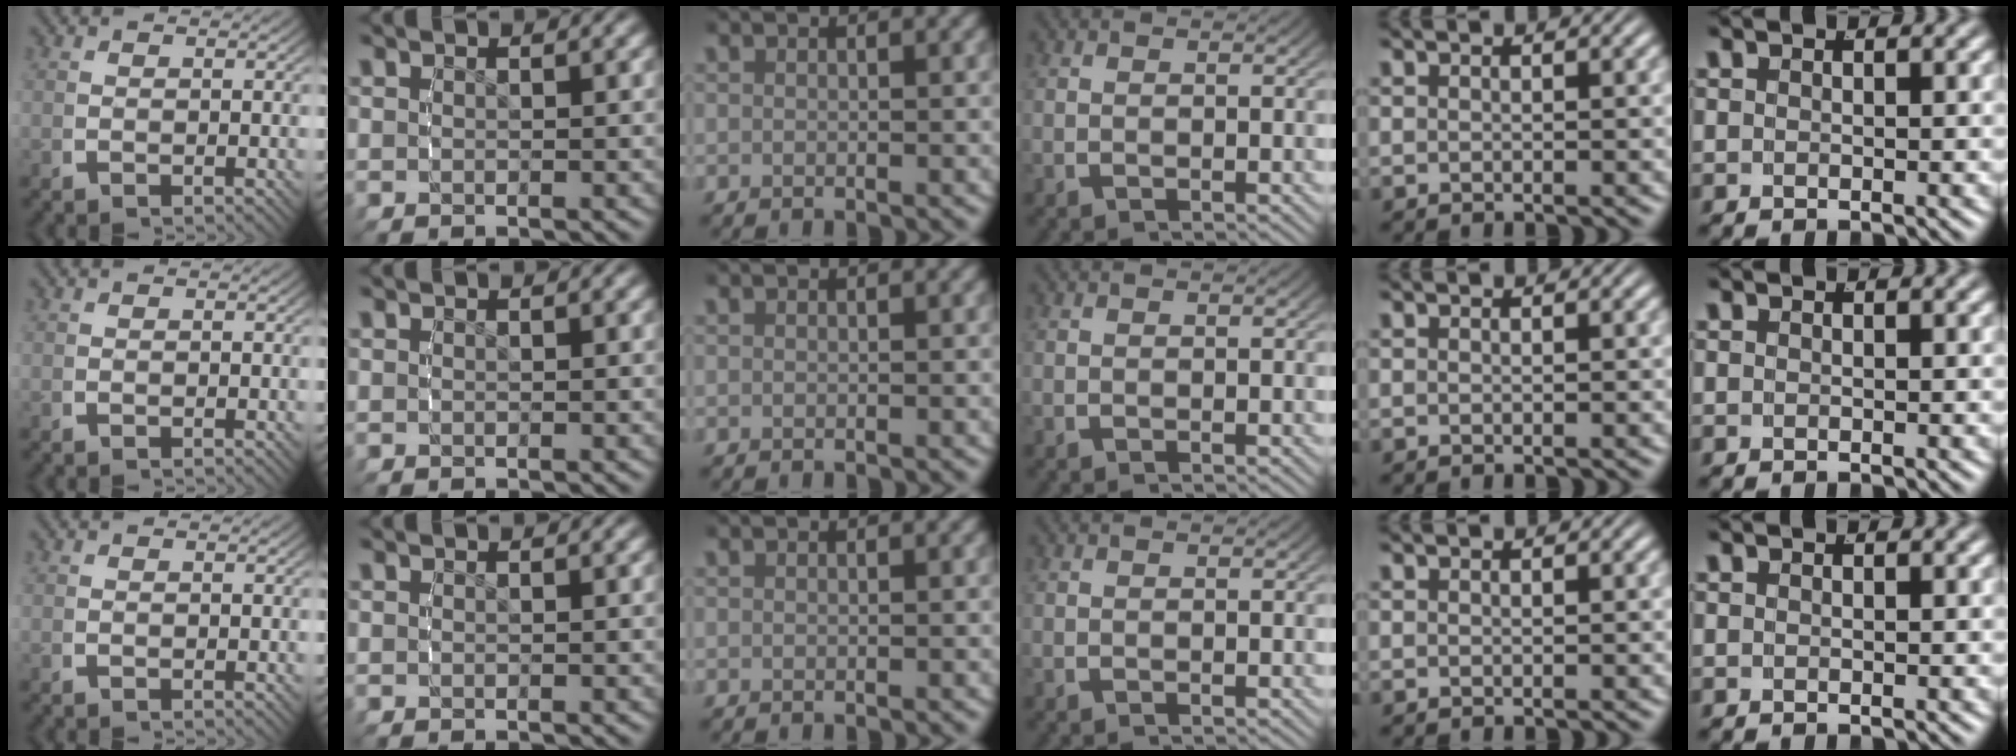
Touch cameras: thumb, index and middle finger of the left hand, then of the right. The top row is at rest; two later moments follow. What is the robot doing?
{"motion": "reach", "object": "button"}